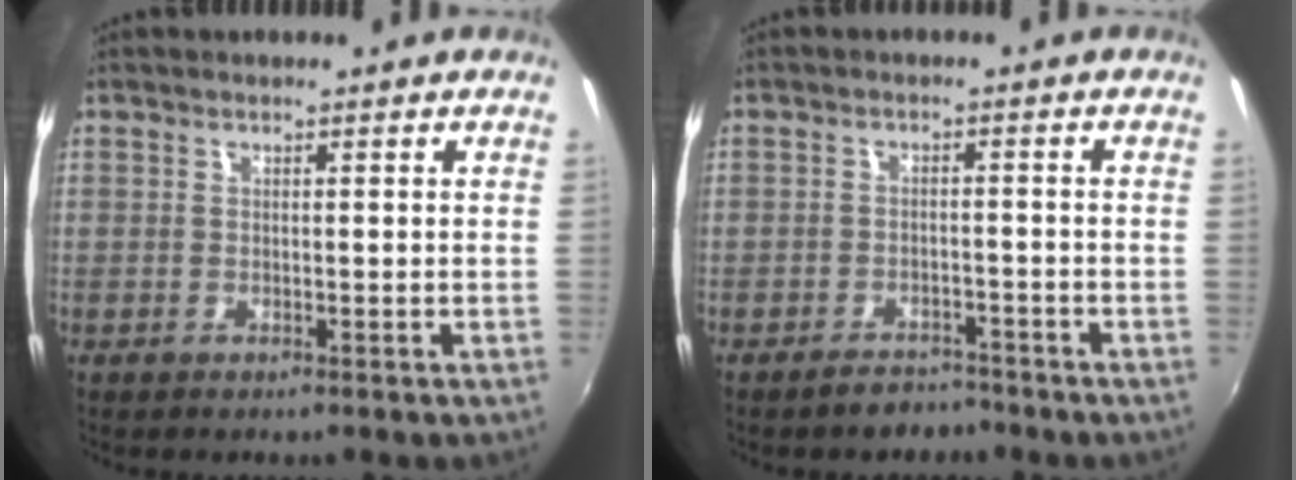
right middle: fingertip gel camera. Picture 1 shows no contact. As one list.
[{"total": 4.0, "force": [-3.5, 1.7, 0.7], "torque": [-0.021, 0.008, -0.050]}]